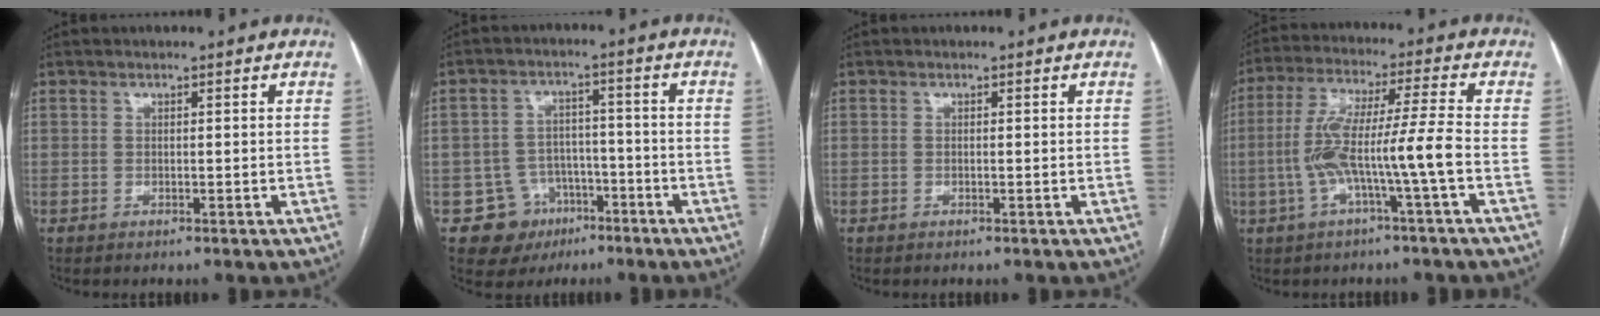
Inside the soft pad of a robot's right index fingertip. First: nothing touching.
{"total": 8.0, "force": [-3.9, 6.9, 0.7], "torque": [-0.002, 0.018, -0.049]}
{"total": 0.0}
{"total": 10.4, "force": [-2.7, -0.6, 10.1], "torque": [-0.207, 0.022, -0.050]}